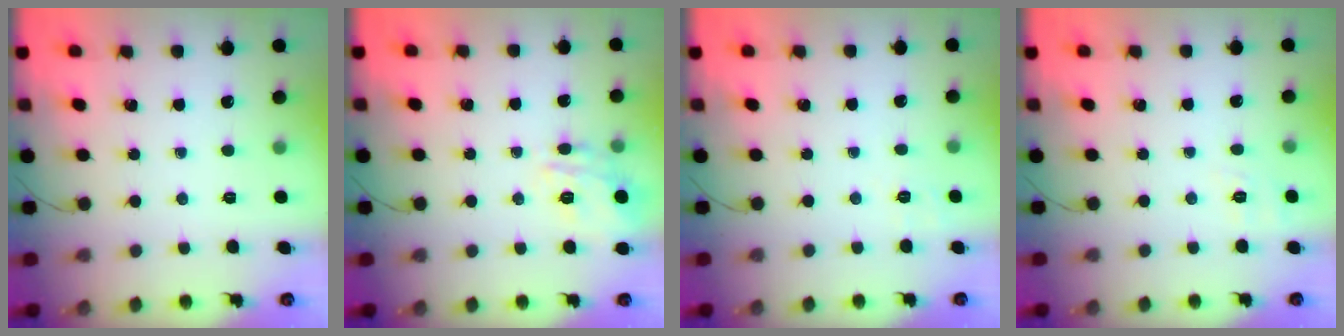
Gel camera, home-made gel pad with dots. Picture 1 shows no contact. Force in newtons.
{"total": 14.1, "press": 14.1, "slide": 0.6}
{"total": 1.9, "press": 0.7, "slide": 1.7}
{"total": 5.2, "press": 4.8, "slide": 2.1}